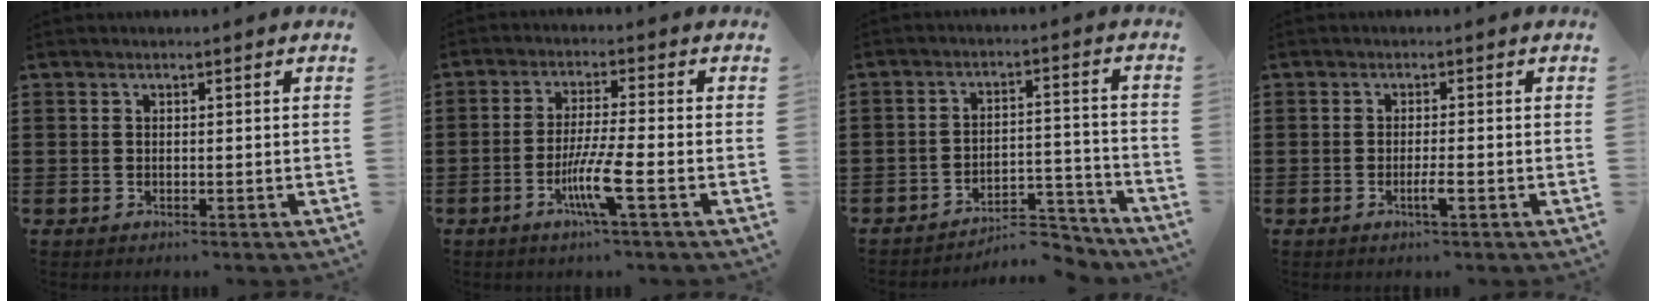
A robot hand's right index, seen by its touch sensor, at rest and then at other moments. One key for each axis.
{"total": 7.2, "fx": -2.9, "fy": 0.1, "fz": 6.5, "tx": -0.127, "ty": -0.016, "tz": -0.055}
{"total": 6.4, "fx": -6.0, "fy": 1.4, "fz": 1.9, "tx": -0.026, "ty": 0.018, "tz": -0.115}
{"total": 2.5, "fx": -1.1, "fy": 0.2, "fz": 2.3, "tx": -0.039, "ty": -0.001, "tz": -0.020}